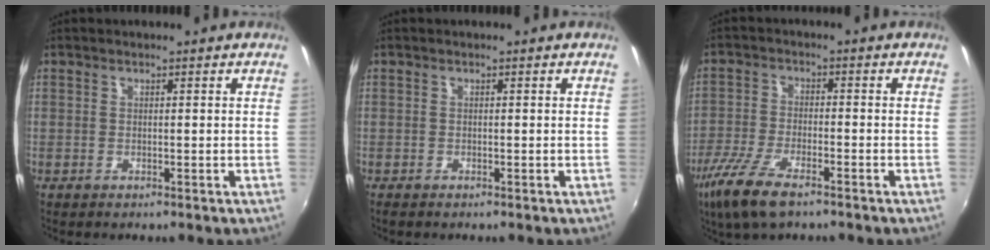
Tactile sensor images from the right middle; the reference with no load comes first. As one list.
[{"total": 0.0}, {"total": 9.7, "force": [-6.5, 2.9, 6.6], "torque": [-0.158, -0.025, -0.129]}]